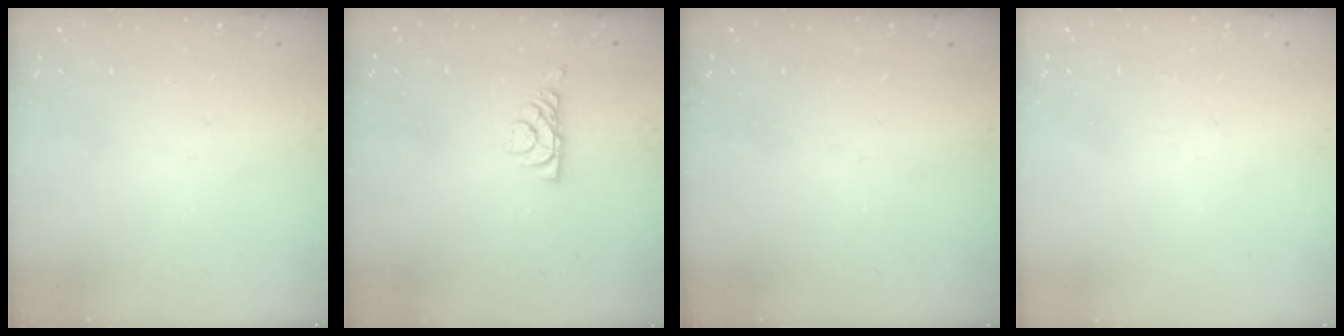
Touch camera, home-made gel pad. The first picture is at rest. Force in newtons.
{"total": 6.0, "press": 6.0, "slide": 0.8}
{"total": 0.0}
{"total": 0.0}